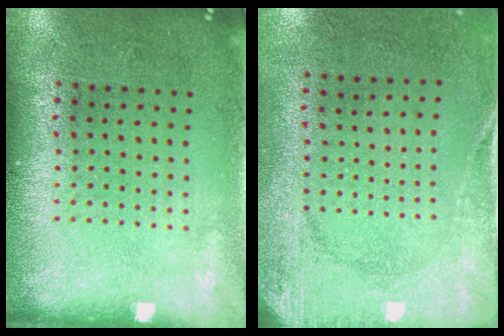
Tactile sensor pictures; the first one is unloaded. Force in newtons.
{"total": 2.7, "press": 2.1, "slide": 1.7}